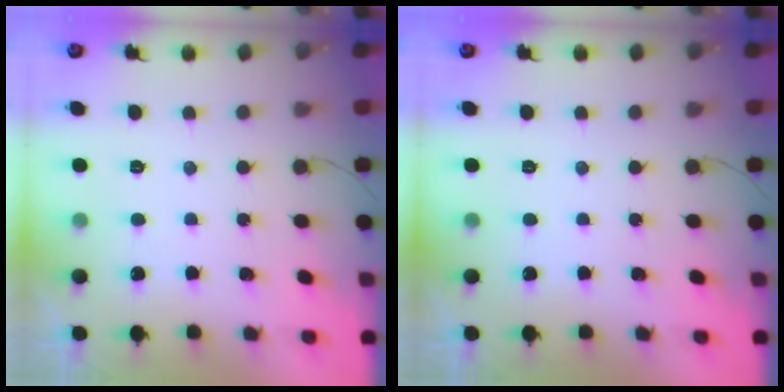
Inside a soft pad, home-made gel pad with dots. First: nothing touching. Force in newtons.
{"total": 0.0}